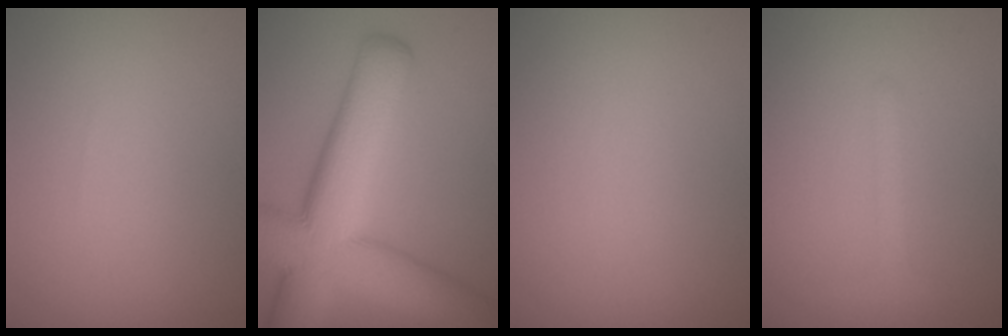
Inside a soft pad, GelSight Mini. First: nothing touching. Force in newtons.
{"total": 12.9, "press": 12.9, "slide": 0.6}
{"total": 0.0}
{"total": 1.3, "press": 1.3, "slide": 0.1}